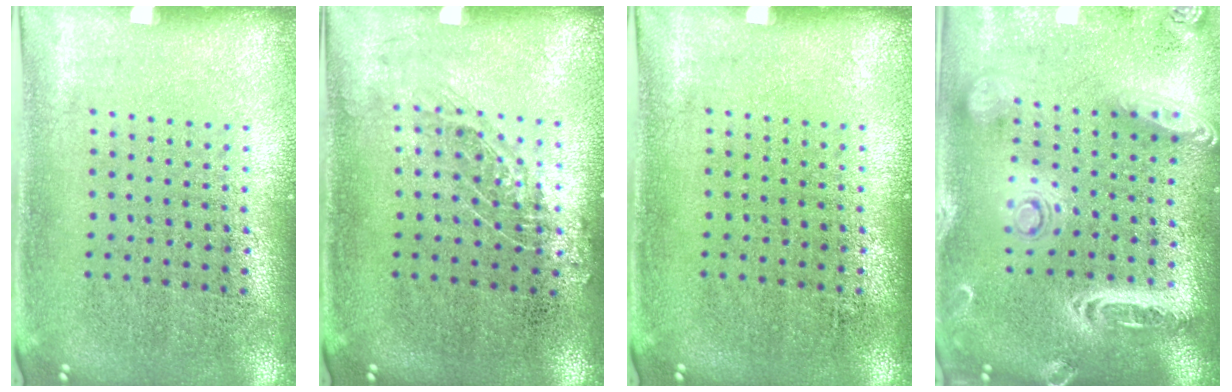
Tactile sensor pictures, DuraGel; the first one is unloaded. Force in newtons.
{"total": 0.8, "press": 0.8, "slide": 0.2}
{"total": 0.0}
{"total": 2.7, "press": 2.3, "slide": 1.3}